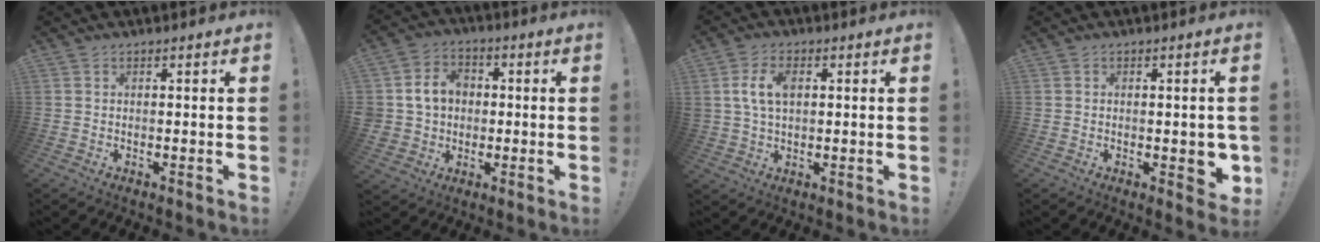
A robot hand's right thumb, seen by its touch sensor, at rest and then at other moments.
{"total": 10.3, "force": [1.3, 9.3, 4.4], "torque": [-0.084, 0.015, 0.036]}
{"total": 7.7, "force": [1.7, 4.9, 5.8], "torque": [-0.109, 0.008, 0.032]}
{"total": 4.7, "force": [-0.7, 2.8, 3.7], "torque": [-0.032, 0.003, -0.007]}